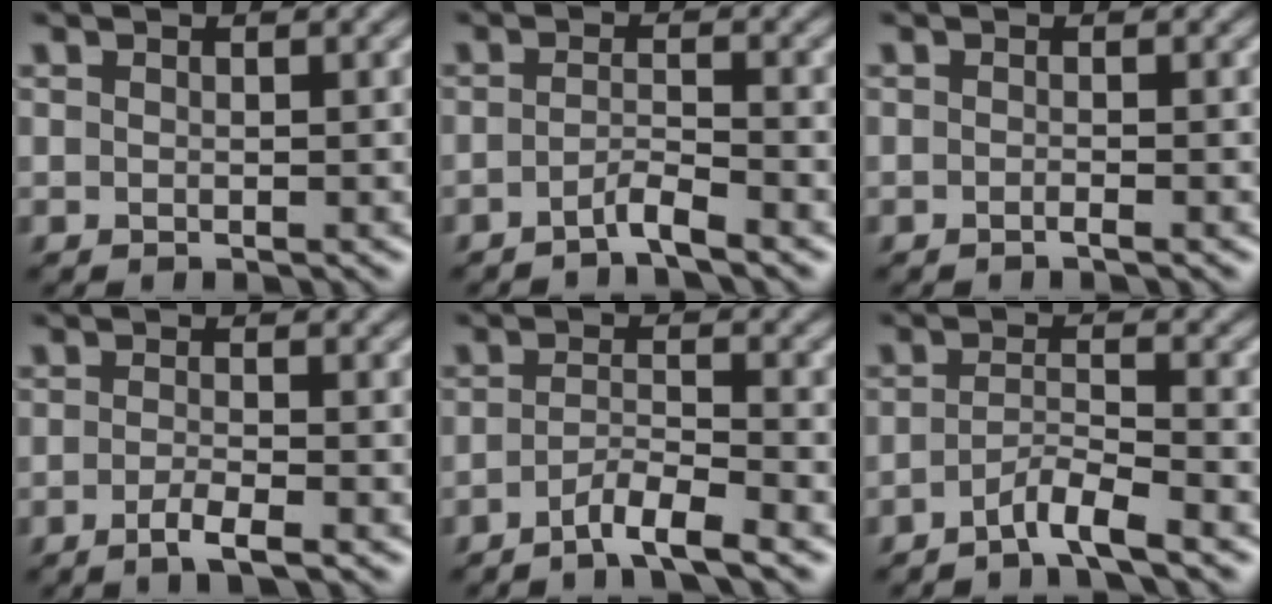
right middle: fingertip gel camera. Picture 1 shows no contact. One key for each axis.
{"total": 2.0, "fx": -1.5, "fy": 0.2, "fz": 1.3, "tx": -0.020, "ty": 0.004, "tz": -0.035}
{"total": 0.7, "fx": -0.4, "fy": 0.1, "fz": 0.5, "tx": -0.007, "ty": -0.001, "tz": -0.009}
{"total": 2.3, "fx": -1.2, "fy": 0.5, "fz": 2.0, "tx": -0.032, "ty": 0.001, "tz": -0.028}
{"total": 3.3, "fx": -2.3, "fy": 0.4, "fz": 2.4, "tx": -0.039, "ty": 0.001, "tz": -0.052}
{"total": 2.9, "fx": -2.1, "fy": 0.3, "fz": 2.0, "tx": -0.033, "ty": 0.003, "tz": -0.049}